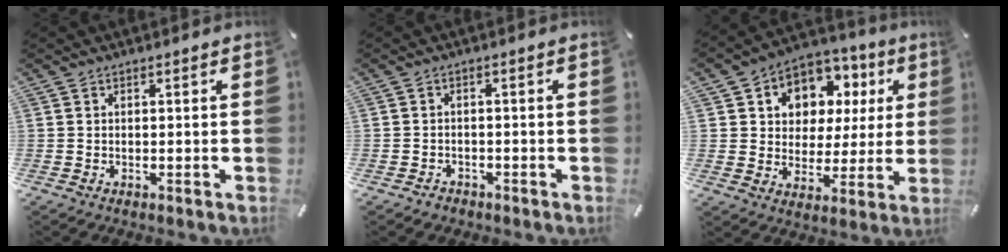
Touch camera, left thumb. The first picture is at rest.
{"total": 1.6, "force": [-1.1, 1.1, 0.3], "torque": [-0.007, 0.007, -0.027]}
{"total": 9.6, "force": [3.4, 8.7, 2.2], "torque": [-0.044, -0.028, 0.065]}